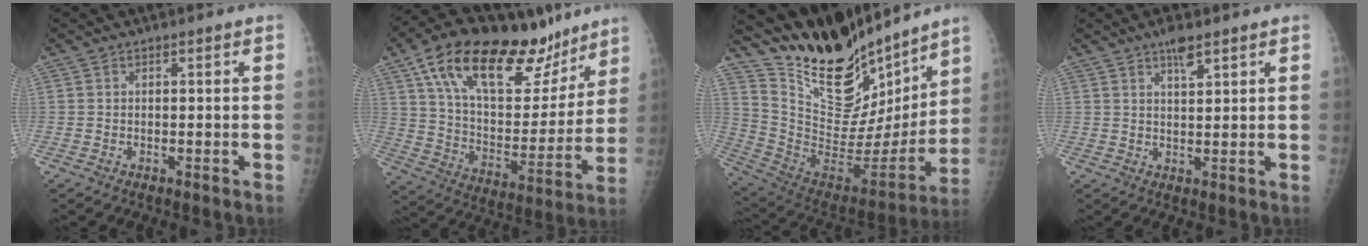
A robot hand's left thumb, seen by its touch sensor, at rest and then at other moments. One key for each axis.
{"total": 29.1, "fx": 17.8, "fy": 13.2, "fz": 18.9, "tx": -0.263, "ty": -0.029, "tz": 0.291}
{"total": 25.8, "fx": 20.2, "fy": 10.7, "fz": 12.0, "tx": -0.168, "ty": -0.103, "tz": 0.336}
{"total": 3.7, "fx": 2.5, "fy": 1.0, "fz": 2.5, "tx": -0.037, "ty": -0.010, "tz": 0.043}